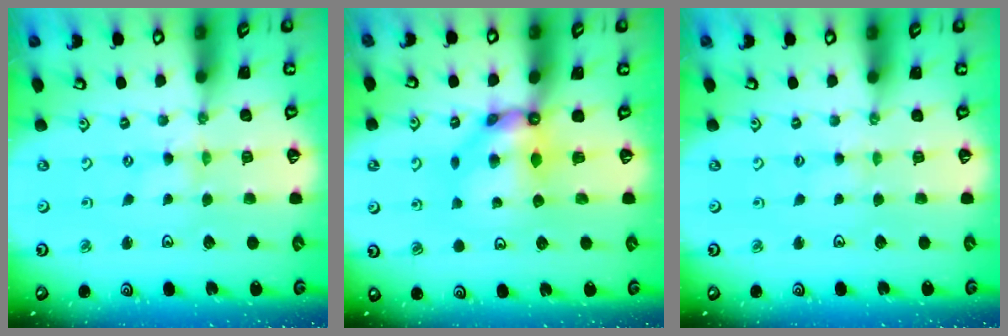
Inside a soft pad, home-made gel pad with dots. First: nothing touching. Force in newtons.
{"total": 8.8, "press": 8.8, "slide": 0.7}
{"total": 1.5, "press": 1.4, "slide": 0.3}